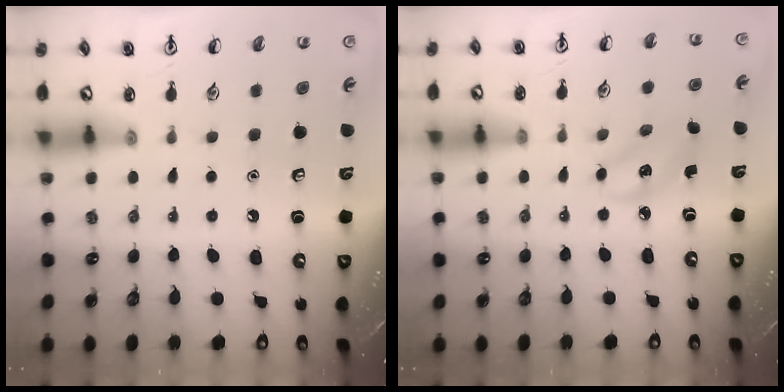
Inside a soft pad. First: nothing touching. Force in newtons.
{"total": 2.9, "press": 2.8, "slide": 0.7}